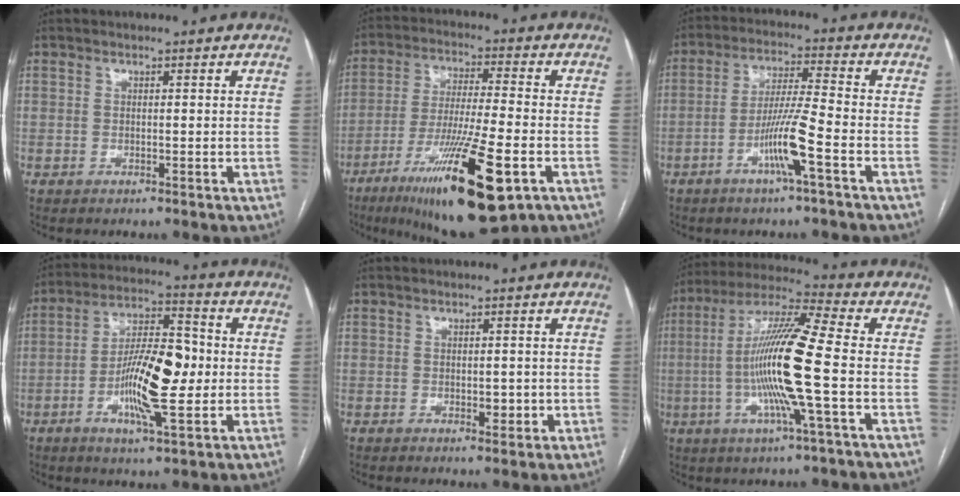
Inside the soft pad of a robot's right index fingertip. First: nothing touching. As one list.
[{"total": 19.3, "force": [-9.0, 2.4, 16.9], "torque": [-0.286, -0.040, -0.146]}, {"total": 8.4, "force": [-3.7, -0.6, 7.5], "torque": [-0.147, -0.002, -0.072]}, {"total": 13.5, "force": [-2.0, 3.3, 12.9], "torque": [-0.234, 0.010, -0.036]}, {"total": 2.2, "force": [-0.3, 1.2, 1.8], "torque": [-0.024, -0.001, 0.001]}, {"total": 15.6, "force": [-2.2, -0.4, 15.4], "torque": [-0.297, -0.002, -0.055]}]